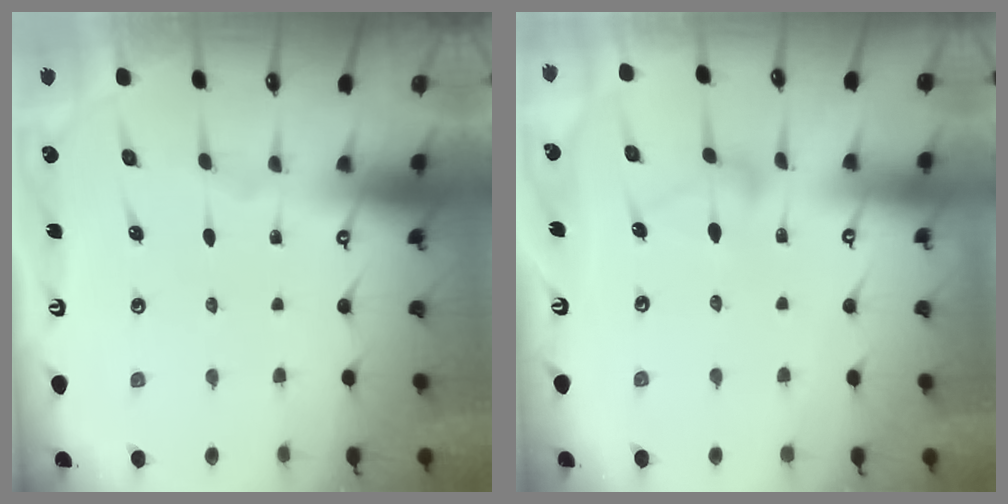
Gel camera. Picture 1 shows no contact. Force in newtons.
{"total": 6.2, "press": 6.2, "slide": 0.3}